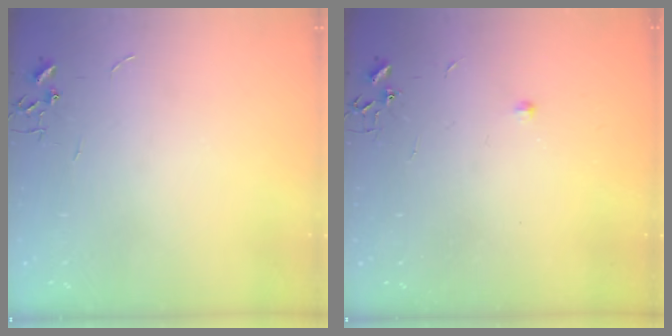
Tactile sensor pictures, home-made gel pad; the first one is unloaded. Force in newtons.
{"total": 5.0, "press": 5.0, "slide": 0.7}